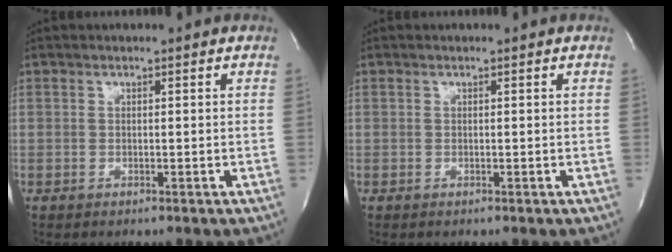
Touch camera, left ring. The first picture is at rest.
{"total": 0.0}